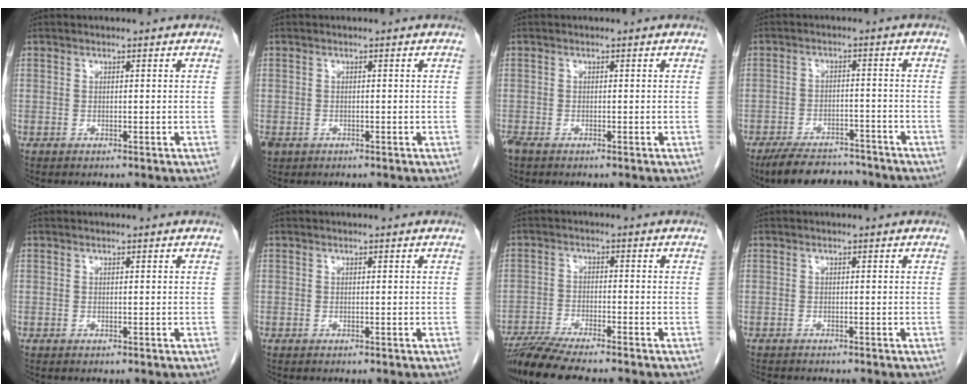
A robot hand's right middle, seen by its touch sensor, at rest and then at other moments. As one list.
[{"total": 2.1, "force": [-1.1, 1.6, 0.7], "torque": [-0.018, -0.001, -0.016]}, {"total": 1.6, "force": [-1.2, 0.6, 0.8], "torque": [-0.025, -0.005, -0.022]}, {"total": 9.7, "force": [-8.6, 3.1, 3.3], "torque": [-0.052, -0.001, -0.131]}, {"total": 0.0}, {"total": 0.0}, {"total": 8.6, "force": [-7.5, -0.2, 4.2], "torque": [-0.071, -0.025, -0.128]}, {"total": 3.3, "force": [-3.1, 0.6, 1.2], "torque": [-0.021, -0.010, -0.045]}]